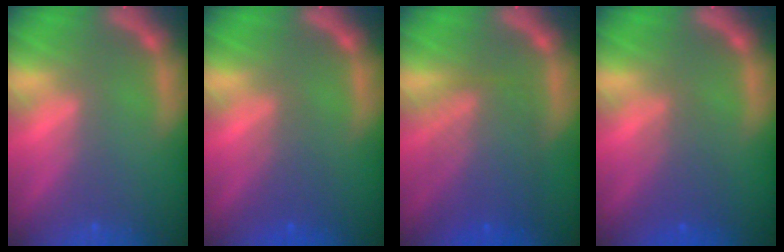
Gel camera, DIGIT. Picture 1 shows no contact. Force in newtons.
{"total": 2.5}
{"total": 7.0}
{"total": 3.0}